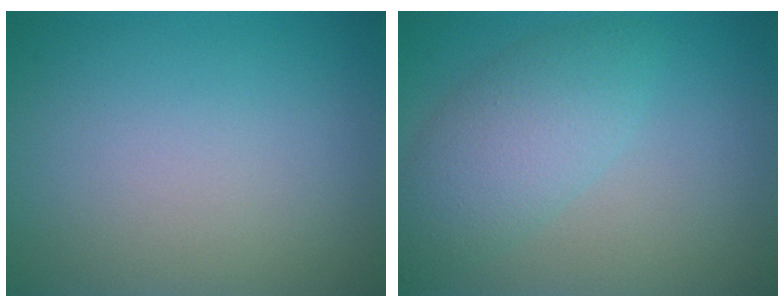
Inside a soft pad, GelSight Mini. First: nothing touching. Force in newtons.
{"total": 4.5, "press": 4.5, "slide": 0.1}